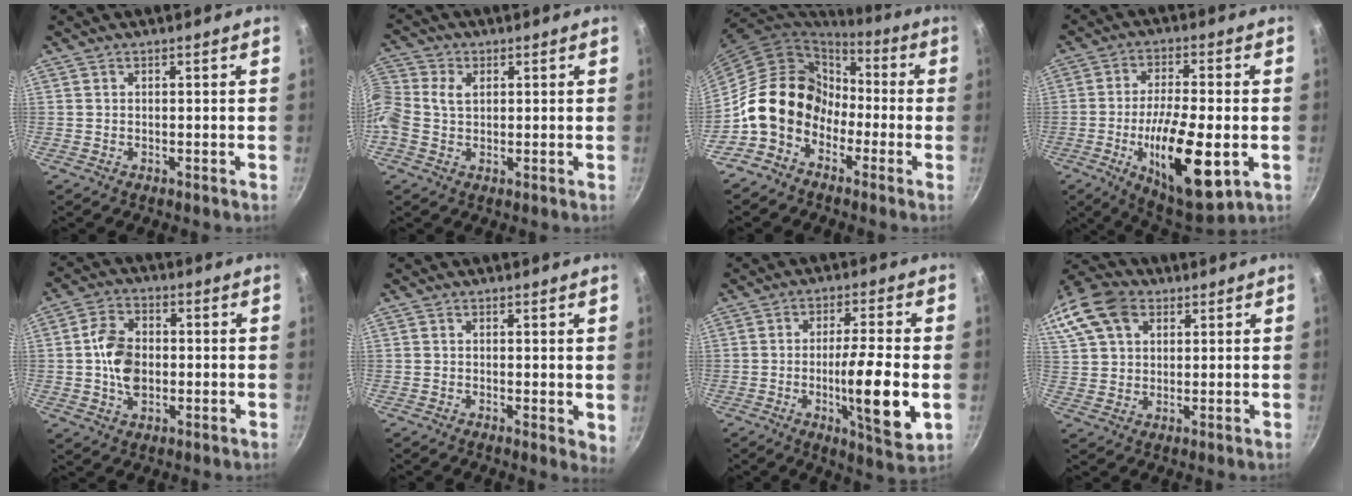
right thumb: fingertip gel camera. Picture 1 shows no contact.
{"total": 8.5, "force": [1.1, 6.6, 5.3], "torque": [-0.125, 0.023, 0.006]}
{"total": 13.6, "force": [-4.0, 11.2, 6.5], "torque": [-0.063, 0.054, -0.079]}
{"total": 17.8, "force": [-4.4, 6.0, 16.2], "torque": [-0.274, 0.010, -0.071]}
{"total": 9.2, "force": [-0.1, 6.3, 6.7], "torque": [-0.109, 0.013, -0.006]}
{"total": 3.2, "force": [0.8, 1.4, 2.7], "torque": [-0.030, -0.005, 0.009]}
{"total": 13.2, "force": [-2.4, 2.2, 12.8], "torque": [-0.205, -0.001, -0.039]}
{"total": 18.1, "force": [7.8, 13.0, 9.9], "torque": [-0.231, 0.032, 0.140]}